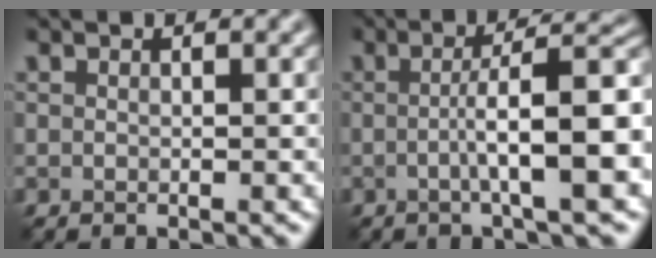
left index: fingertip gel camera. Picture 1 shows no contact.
{"total": 8.0, "force": [-0.5, 1.5, 7.9], "torque": [-0.107, 0.010, -0.010]}